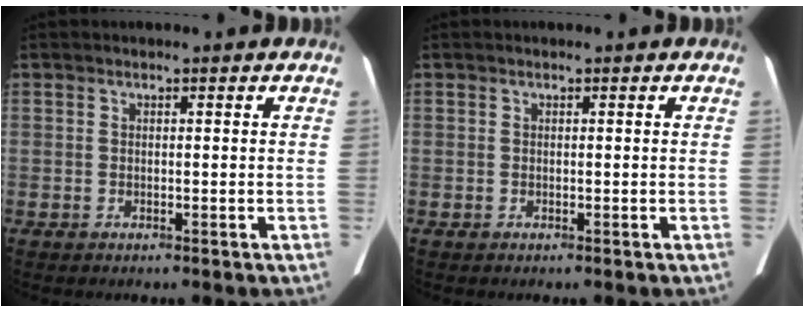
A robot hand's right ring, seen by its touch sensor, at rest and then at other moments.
{"total": 0.0}